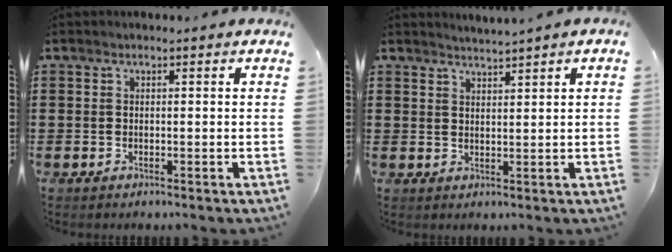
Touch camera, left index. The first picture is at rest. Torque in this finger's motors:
{"motor_torque": [1.08, -1.06, 0.34, 0.07]}